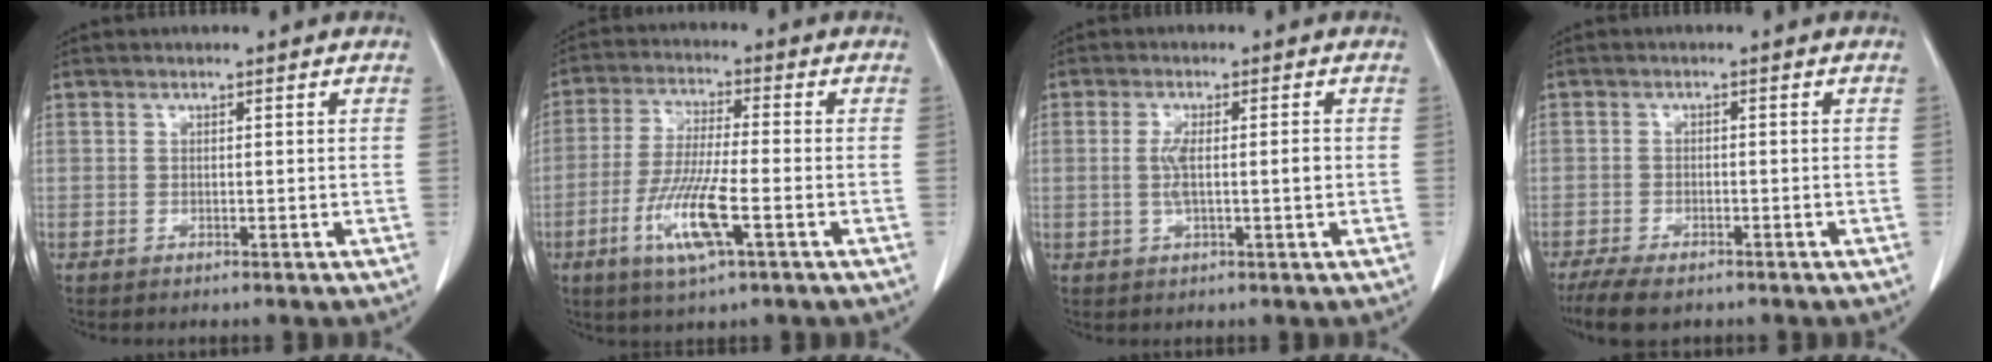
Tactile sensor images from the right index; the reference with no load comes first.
{"total": 10.6, "force": [-4.1, 1.2, 9.7], "torque": [-0.196, -0.017, -0.077]}
{"total": 4.8, "force": [-0.2, 1.2, 4.7], "torque": [-0.095, 0.004, -0.002]}
{"total": 7.0, "force": [-5.1, 2.6, 4.0], "torque": [-0.068, -0.012, -0.082]}